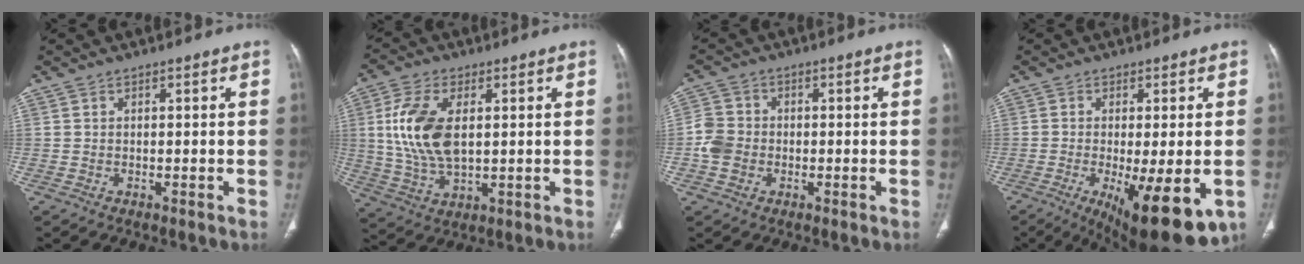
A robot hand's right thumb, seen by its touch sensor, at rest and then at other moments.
{"total": 12.9, "force": [2.2, 7.0, 10.7], "torque": [-0.223, -0.009, 0.046]}
{"total": 5.0, "force": [-1.1, 4.3, 2.3], "torque": [-0.039, 0.011, -0.027]}
{"total": 14.6, "force": [-5.2, 4.4, 12.9], "torque": [-0.168, -0.022, -0.063]}